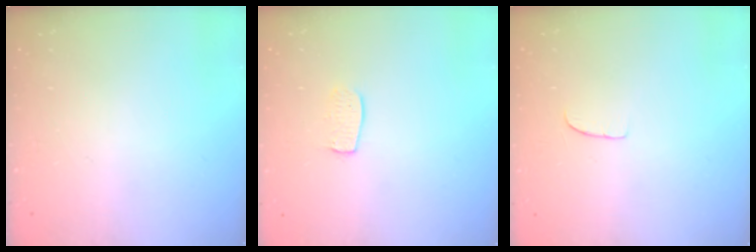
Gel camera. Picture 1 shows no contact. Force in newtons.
{"total": 6.6, "press": 6.6, "slide": 0.2}
{"total": 5.4, "press": 5.4, "slide": 0.4}